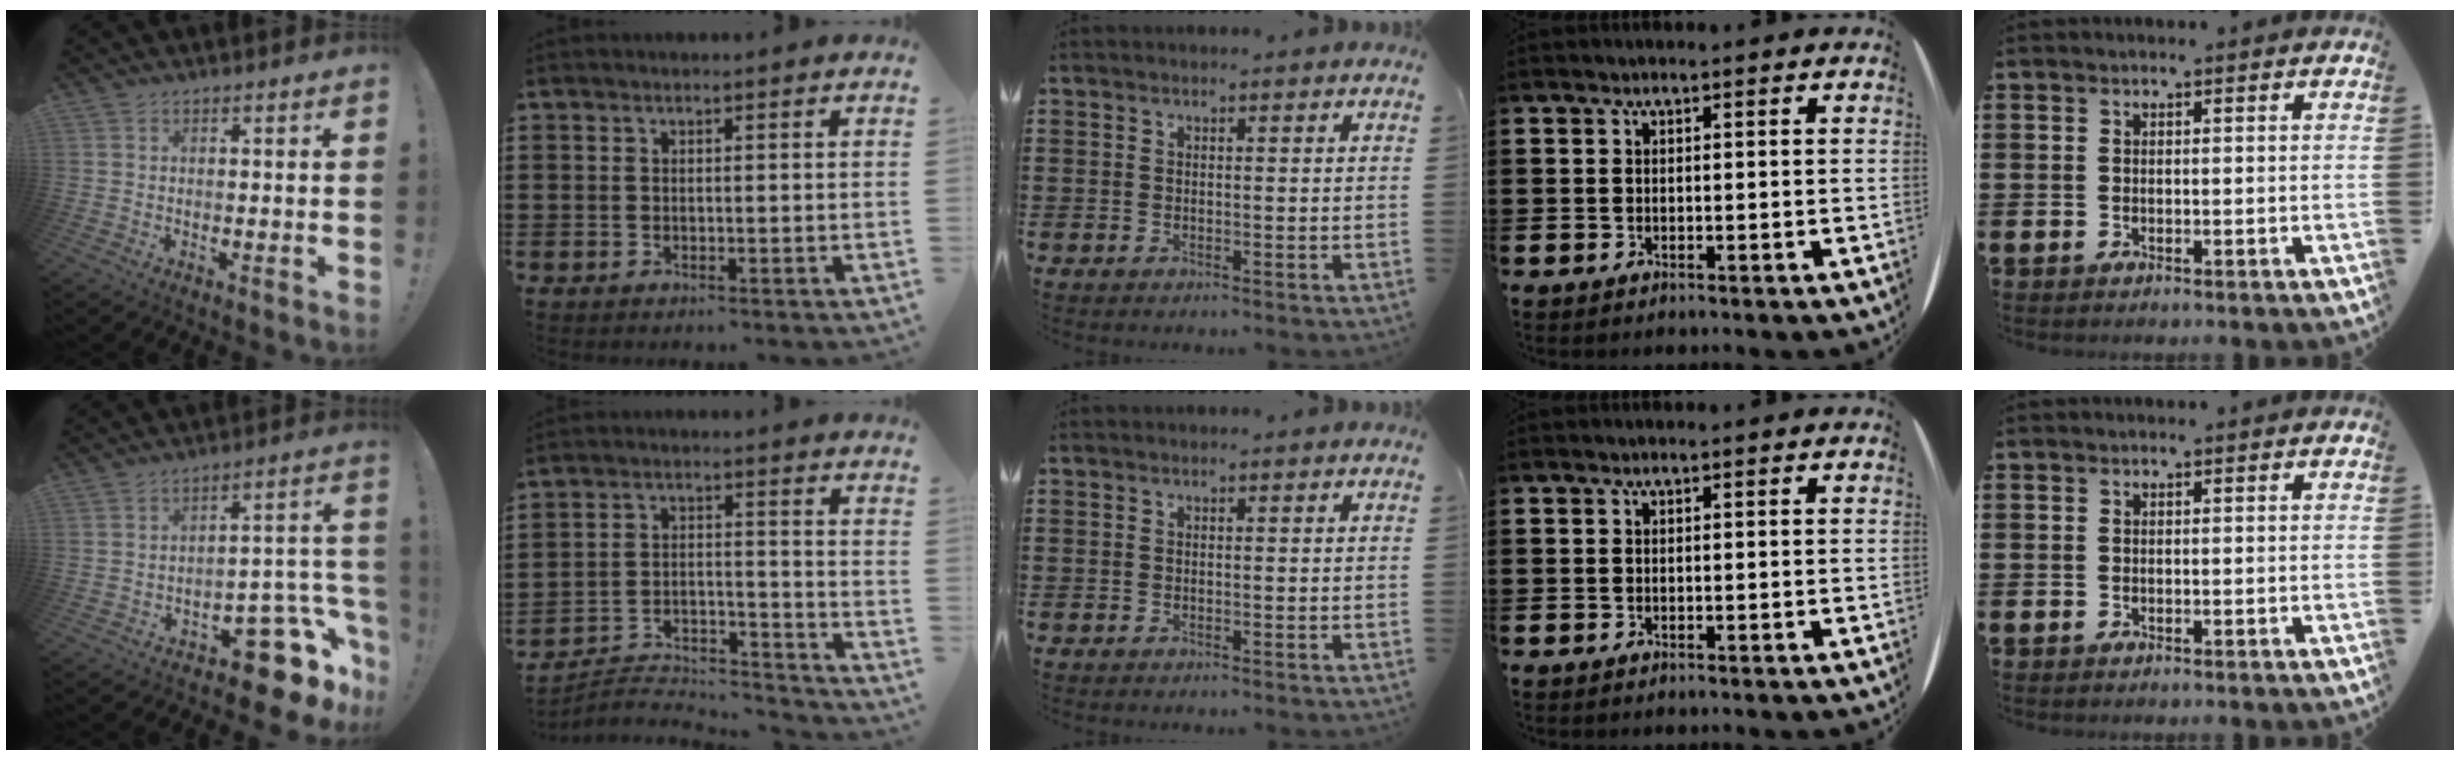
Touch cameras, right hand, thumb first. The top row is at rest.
{"thumb": {"total": 15.4, "force": [-9.1, 6.3, 10.7], "torque": [-0.096, 0.050, -0.142]}, "index": {"total": 4.8, "force": [-4.7, 0.7, 0.8], "torque": [-0.015, 0.004, -0.097]}}